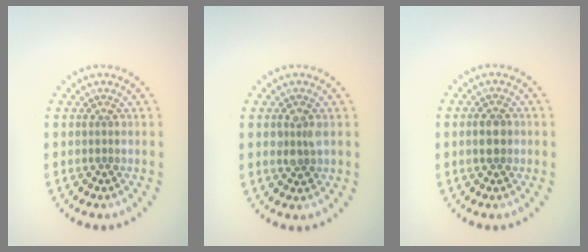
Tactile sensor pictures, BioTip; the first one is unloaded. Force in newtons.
{"total": 2.0, "press": 1.9, "slide": 0.3}
{"total": 2.1, "press": 2.1, "slide": 0.0}